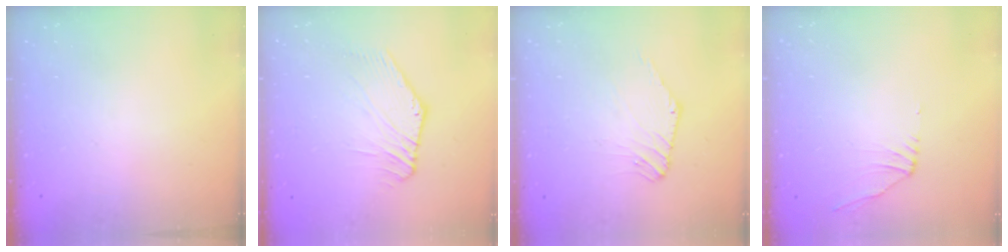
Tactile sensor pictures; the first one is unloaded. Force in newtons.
{"total": 1.6, "press": 1.6, "slide": 0.2}
{"total": 2.0, "press": 2.0, "slide": 0.5}
{"total": 2.1, "press": 2.0, "slide": 0.6}